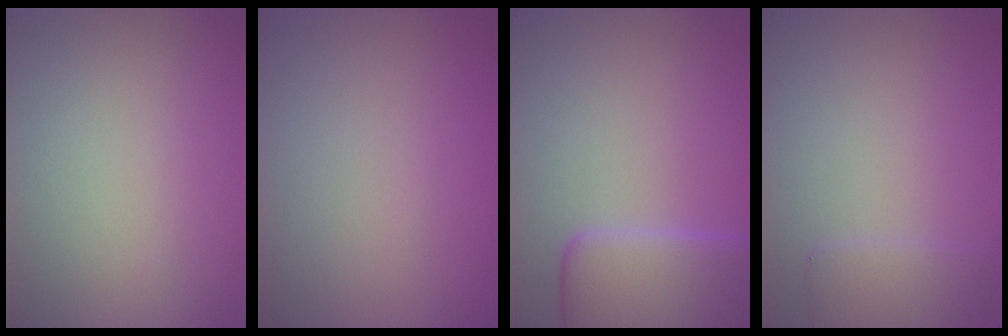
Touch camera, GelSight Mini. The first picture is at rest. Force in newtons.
{"total": 0.0}
{"total": 6.8, "press": 6.8, "slide": 0.5}
{"total": 2.0, "press": 2.0, "slide": 0.1}